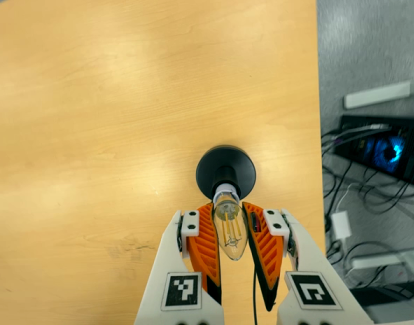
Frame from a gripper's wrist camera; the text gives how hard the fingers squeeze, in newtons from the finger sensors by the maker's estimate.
{"total": 20.7, "left": 22.4, "right": 19.0}